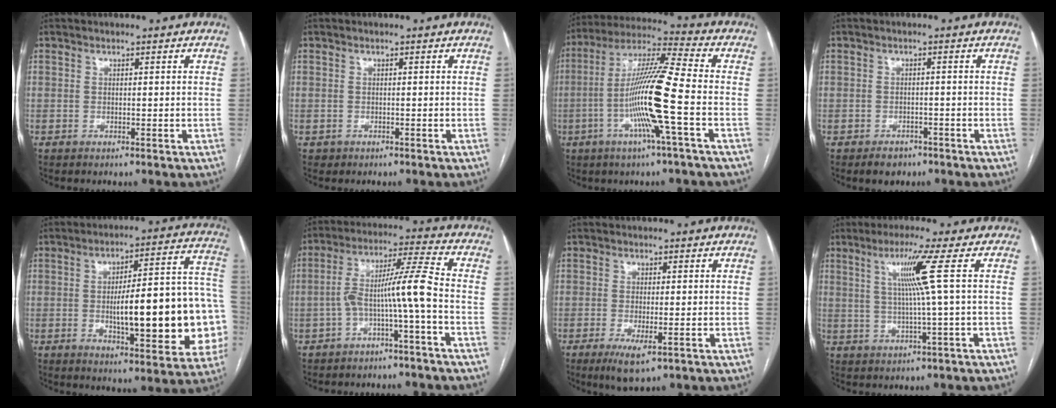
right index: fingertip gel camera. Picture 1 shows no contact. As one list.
[{"total": 0.6, "force": [-0.4, 0.5, -0.1], "torque": [-0.005, 0.003, -0.004]}, {"total": 14.4, "force": [-3.5, -0.9, 14.0], "torque": [-0.266, -0.002, -0.077]}, {"total": 2.8, "force": [-2.0, 1.9, 0.7], "torque": [-0.008, 0.004, -0.023]}, {"total": 22.5, "force": [-2.9, 4.8, 21.8], "torque": [-0.234, 0.035, -0.025]}, {"total": 8.6, "force": [-2.6, -0.9, 8.1], "torque": [-0.144, 0.034, -0.044]}, {"total": 4.5, "force": [-2.1, 0.9, 3.8], "torque": [-0.068, -0.011, -0.030]}, {"total": 6.6, "force": [1.7, -2.3, 6.0], "torque": [-0.116, -0.001, 0.039]}]